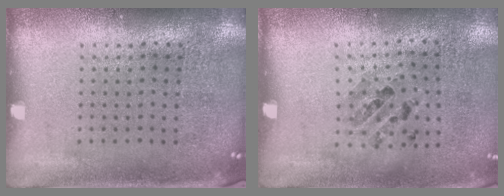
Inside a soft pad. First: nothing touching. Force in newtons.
{"total": 0.9, "press": 0.7, "slide": 0.5}